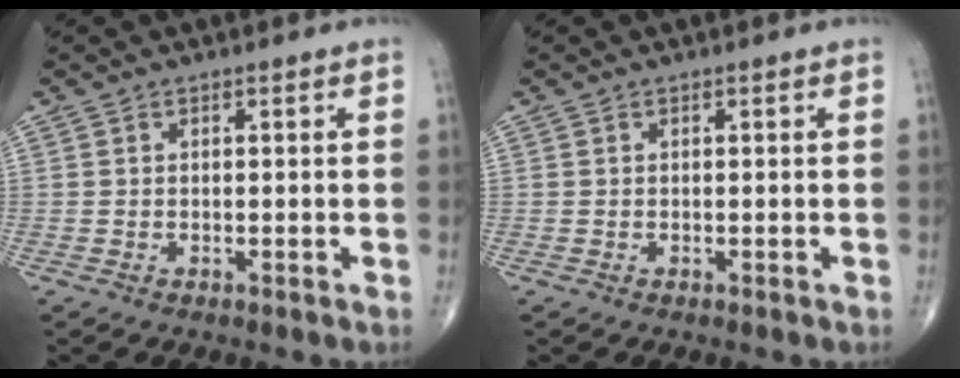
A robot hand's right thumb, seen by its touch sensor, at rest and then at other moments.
{"total": 0.0}